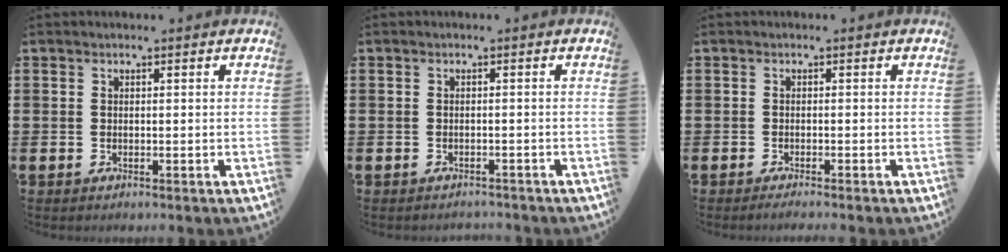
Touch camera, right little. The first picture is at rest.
{"total": 0.7, "force": [-0.7, 0.1, -0.1], "torque": [-0.002, -0.001, -0.013]}
{"total": 0.7, "force": [-0.6, -0.1, 0.4], "torque": [-0.005, -0.003, -0.011]}